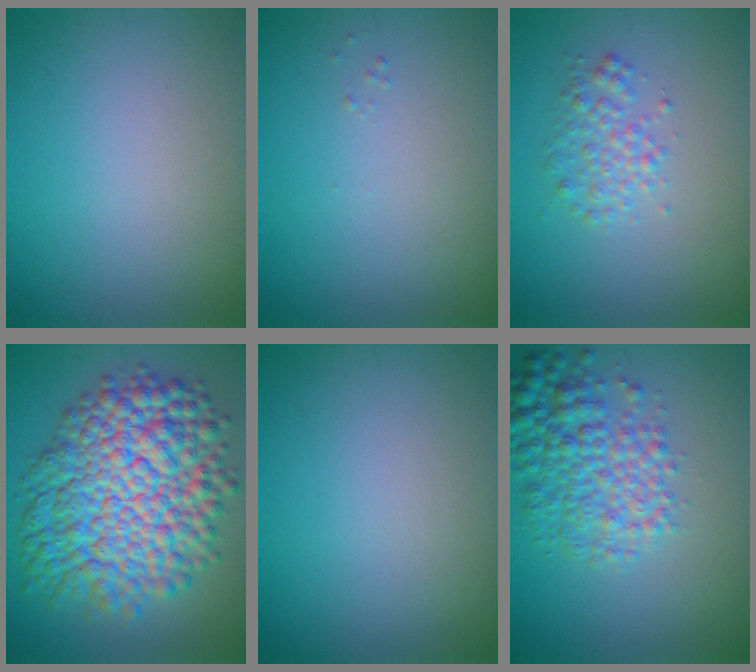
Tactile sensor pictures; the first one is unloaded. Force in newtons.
{"total": 0.0}
{"total": 2.0, "press": 2.0, "slide": 0.0}
{"total": 12.5, "press": 12.5, "slide": 0.3}
{"total": 0.0}
{"total": 5.5, "press": 5.5, "slide": 0.1}